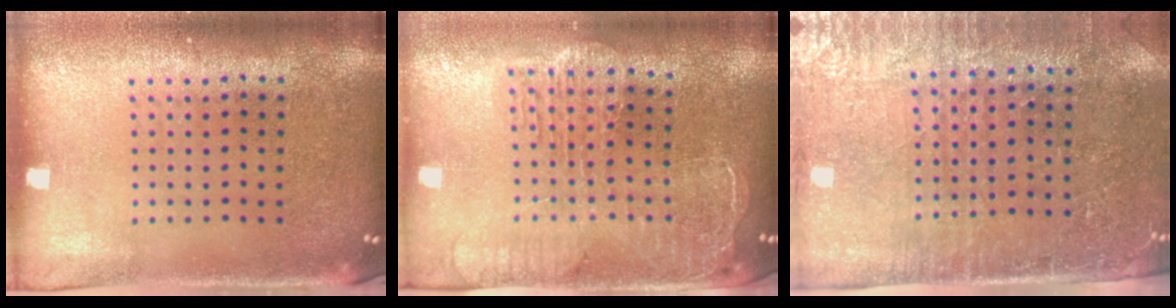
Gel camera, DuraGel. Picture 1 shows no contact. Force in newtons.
{"total": 2.4, "press": 2.1, "slide": 1.1}
{"total": 3.0, "press": 2.7, "slide": 1.3}